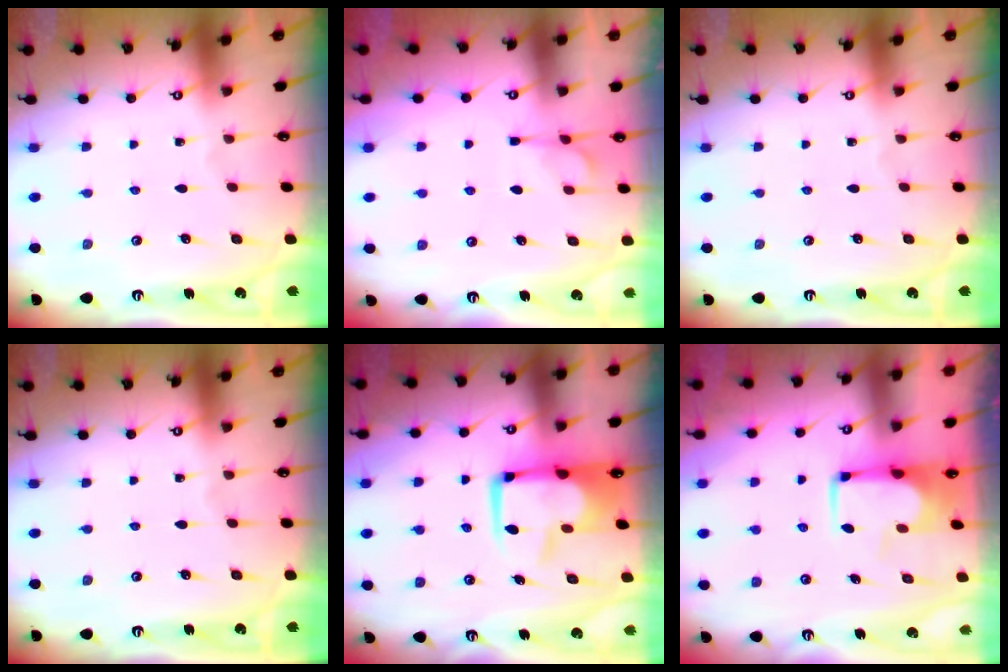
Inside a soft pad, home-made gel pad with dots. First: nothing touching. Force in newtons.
{"total": 1.6, "press": 1.0, "slide": 1.3}
{"total": 0.0}
{"total": 0.0}
{"total": 10.1, "press": 9.9, "slide": 2.0}
{"total": 2.2, "press": 2.2, "slide": 0.2}